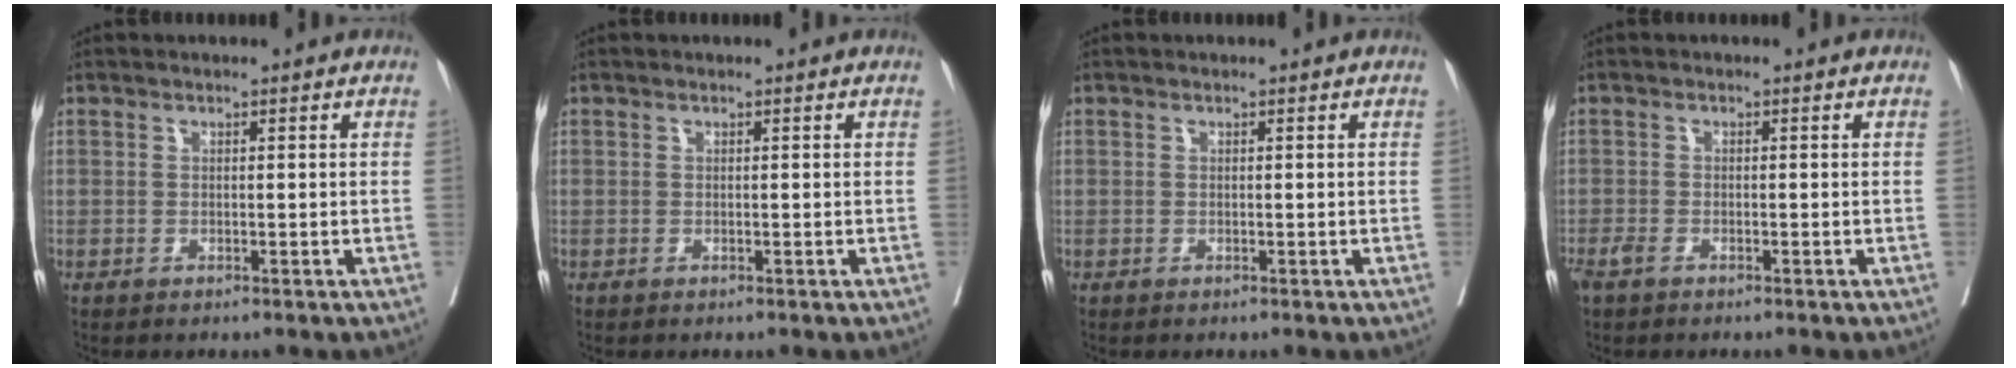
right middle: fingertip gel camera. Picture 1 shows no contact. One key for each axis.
{"total": 0.0}
{"total": 0.0}
{"total": 2.0, "fx": -1.3, "fy": 0.8, "fz": 1.2, "tx": -0.026, "ty": -0.003, "tz": -0.023}